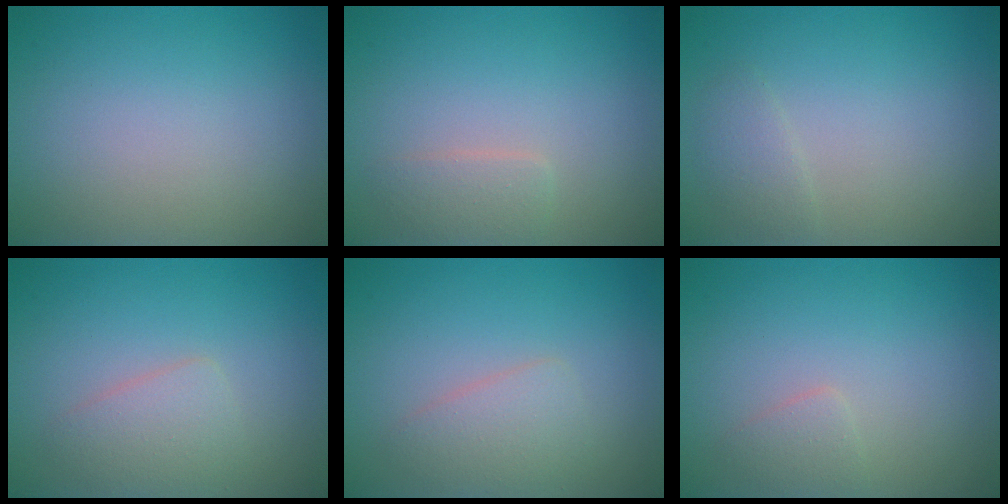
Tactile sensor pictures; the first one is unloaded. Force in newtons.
{"total": 1.5, "press": 1.5, "slide": 0.1}
{"total": 1.3, "press": 1.3, "slide": 0.1}
{"total": 2.4, "press": 2.4, "slide": 0.1}
{"total": 2.3, "press": 2.3, "slide": 0.0}
{"total": 1.1, "press": 1.1, "slide": 0.0}